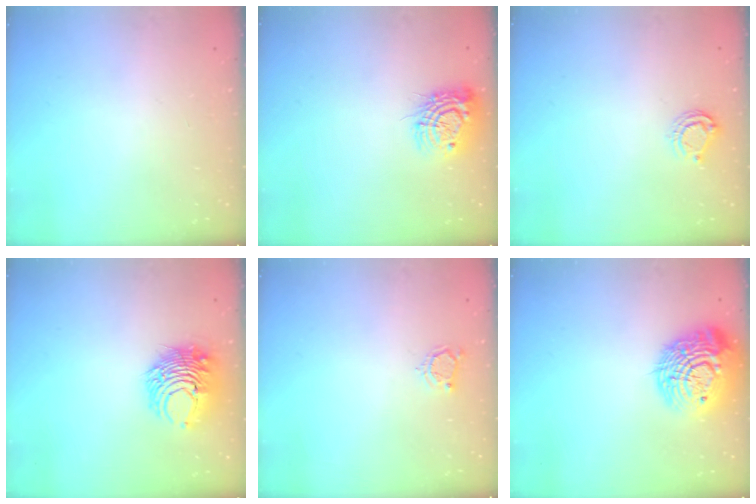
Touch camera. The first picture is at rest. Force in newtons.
{"total": 12.0, "press": 12.0, "slide": 0.8}
{"total": 5.7, "press": 5.7, "slide": 0.5}
{"total": 10.0, "press": 10.0, "slide": 0.6}
{"total": 3.9, "press": 3.9, "slide": 0.5}
{"total": 18.8, "press": 18.7, "slide": 1.5}